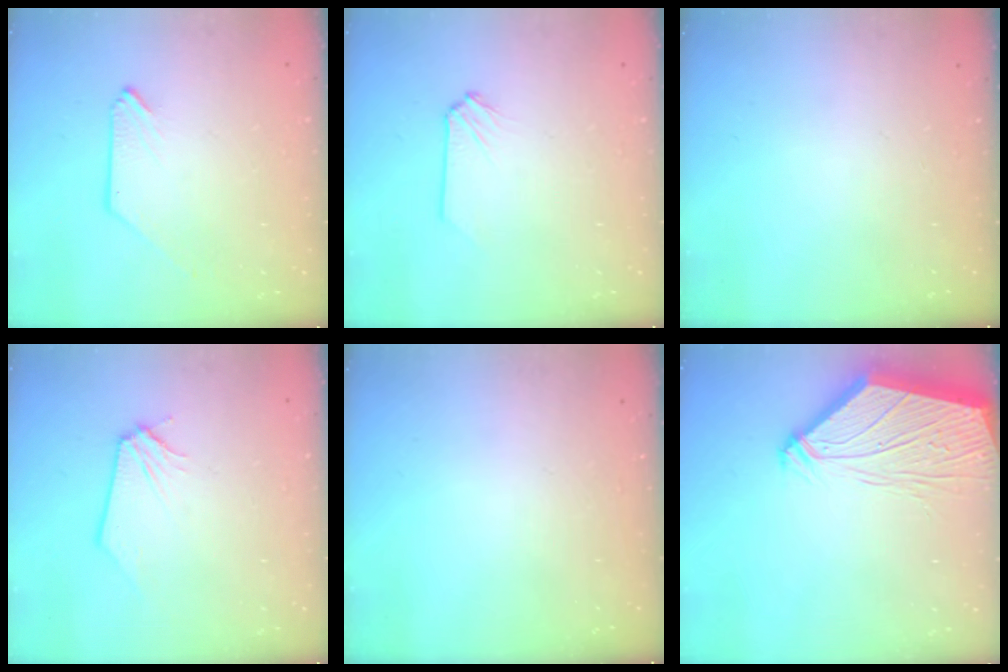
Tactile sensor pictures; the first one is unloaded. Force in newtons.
{"total": 0.0}
{"total": 0.0}
{"total": 0.0}
{"total": 0.0}
{"total": 9.6, "press": 9.5, "slide": 0.9}